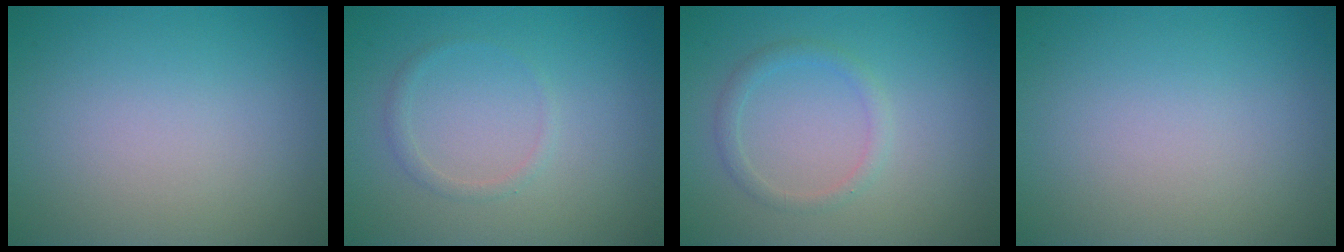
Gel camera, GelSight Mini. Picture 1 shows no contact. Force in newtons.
{"total": 1.0, "press": 1.0, "slide": 0.1}
{"total": 1.4, "press": 1.4, "slide": 0.1}
{"total": 0.0}